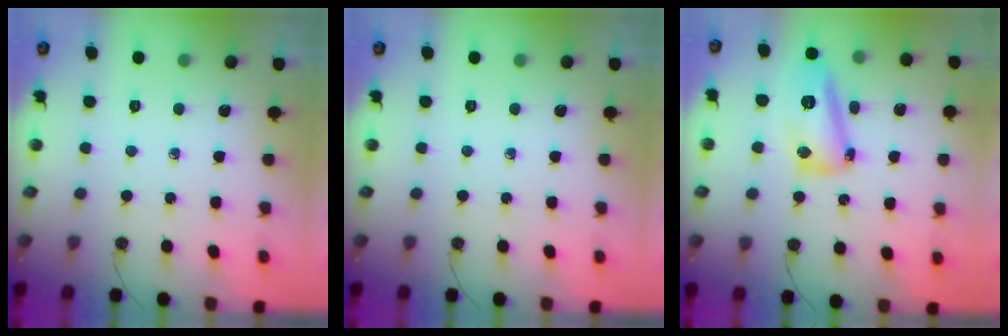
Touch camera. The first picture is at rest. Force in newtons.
{"total": 0.0}
{"total": 14.1, "press": 13.5, "slide": 4.1}